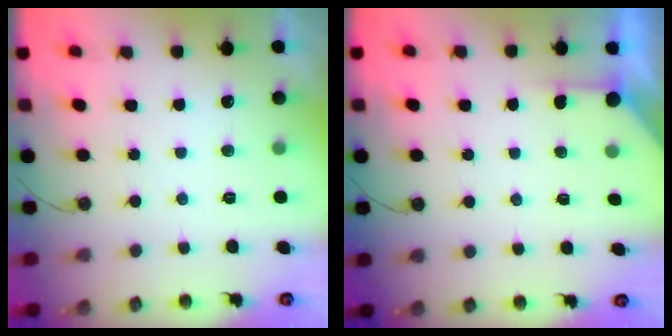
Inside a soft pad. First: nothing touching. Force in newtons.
{"total": 2.7, "press": 2.7, "slide": 0.3}